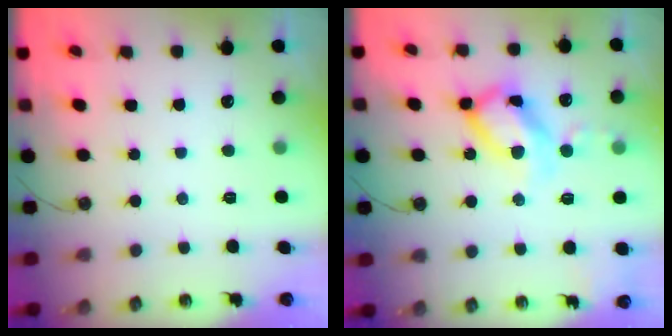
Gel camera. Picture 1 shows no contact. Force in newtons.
{"total": 15.9, "press": 15.9, "slide": 1.3}